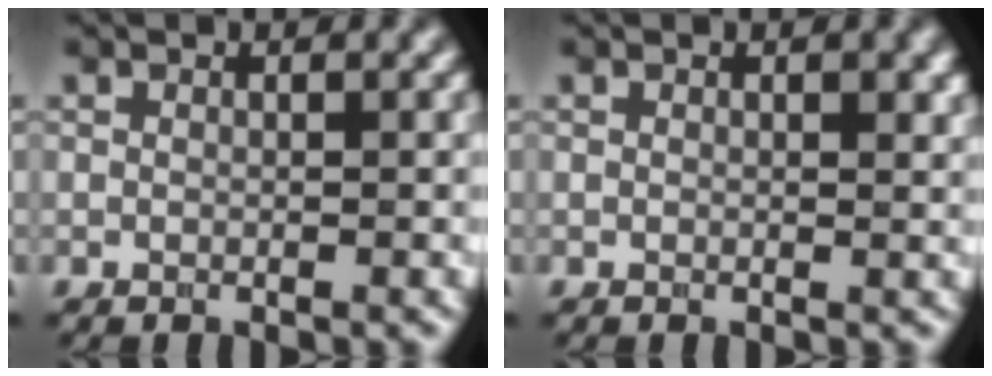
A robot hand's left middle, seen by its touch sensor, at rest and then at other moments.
{"total": 1.2, "force": [0.5, 0.4, 1.0], "torque": [-0.010, -0.002, 0.008]}